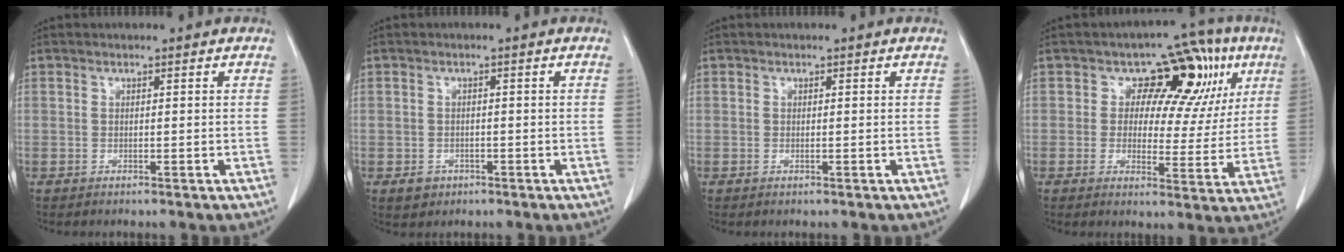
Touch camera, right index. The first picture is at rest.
{"total": 3.1, "force": [-1.4, 2.5, 1.0], "torque": [-0.013, 0.004, -0.011]}
{"total": 0.7, "force": [-0.2, 0.3, 0.6], "torque": [-0.016, -0.001, 0.000]}
{"total": 12.5, "force": [4.3, 7.8, 8.8], "torque": [-0.087, 0.039, 0.059]}